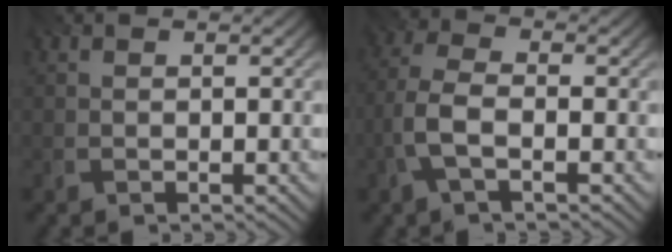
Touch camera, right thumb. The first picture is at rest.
{"total": 4.9, "force": [-2.7, 1.7, 3.8], "torque": [-0.097, -0.002, -0.066]}